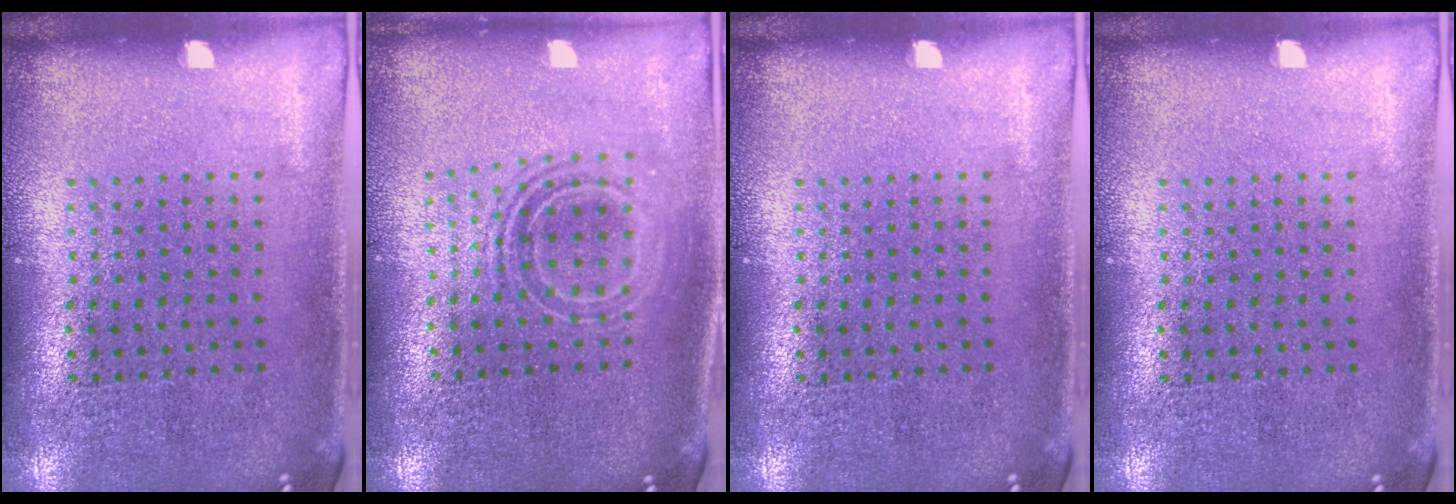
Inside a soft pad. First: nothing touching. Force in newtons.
{"total": 1.8, "press": 1.4, "slide": 1.2}
{"total": 0.0}
{"total": 0.0}